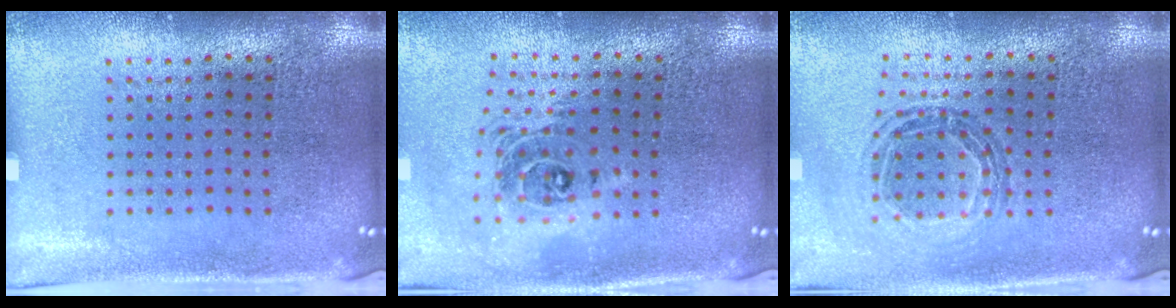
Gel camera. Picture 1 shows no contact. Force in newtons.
{"total": 2.0, "press": 1.5, "slide": 1.3}
{"total": 0.9, "press": 0.9, "slide": 0.2}